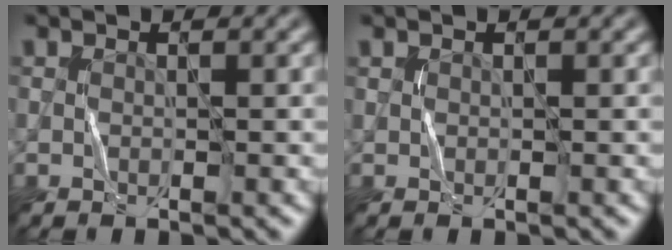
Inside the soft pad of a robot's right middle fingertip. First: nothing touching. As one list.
[{"total": 0.0}]